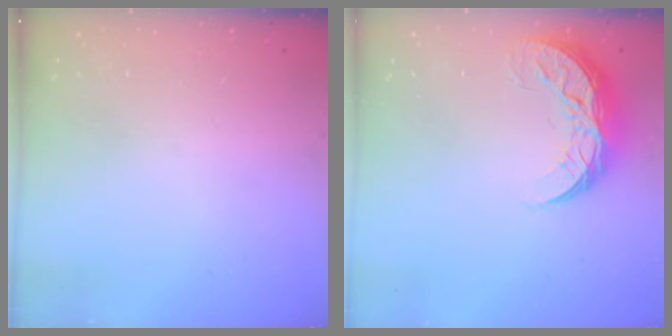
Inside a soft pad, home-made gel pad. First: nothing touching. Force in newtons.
{"total": 9.0, "press": 9.0, "slide": 0.3}